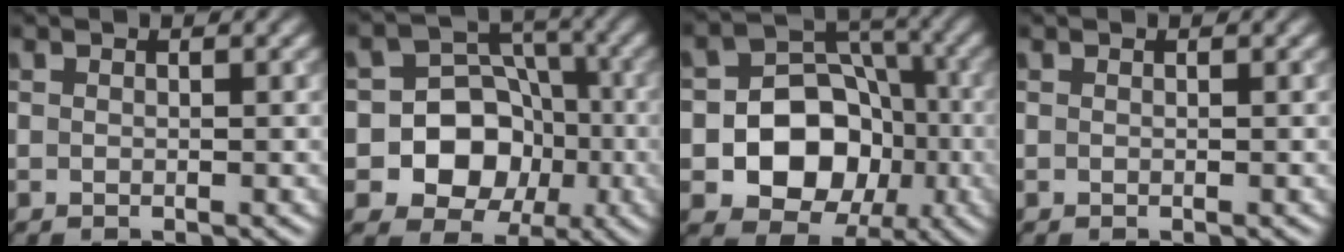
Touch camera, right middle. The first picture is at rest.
{"total": 9.6, "force": [-2.6, 8.5, 3.7], "torque": [-0.049, 0.018, -0.075]}
{"total": 9.2, "force": [-2.2, 7.5, 4.9], "torque": [-0.053, 0.002, -0.063]}
{"total": 0.0}